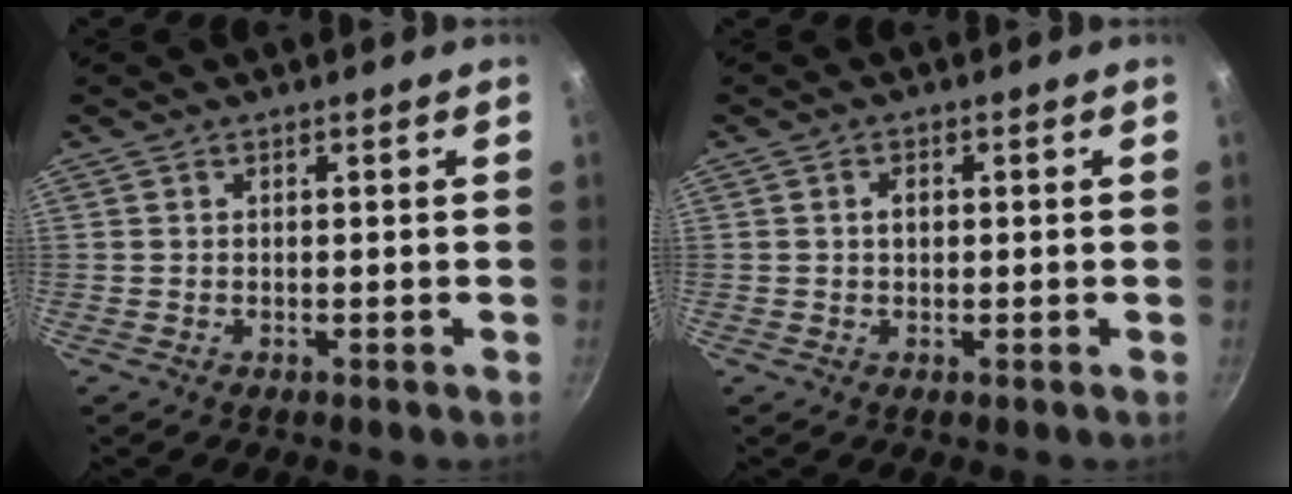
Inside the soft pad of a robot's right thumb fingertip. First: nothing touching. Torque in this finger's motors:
{"motor_torque": [-0.30, 0.39, 0.44, 0.13, 0.04]}